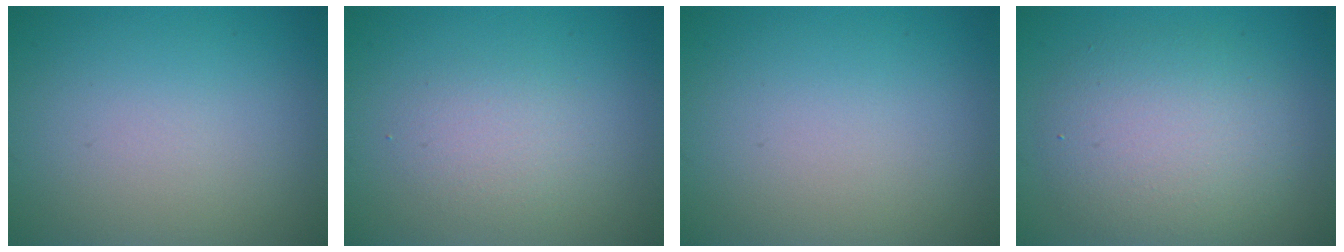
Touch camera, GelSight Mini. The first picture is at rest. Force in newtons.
{"total": 1.8, "press": 1.8, "slide": 0.0}
{"total": 0.0}
{"total": 5.5, "press": 5.5, "slide": 0.2}